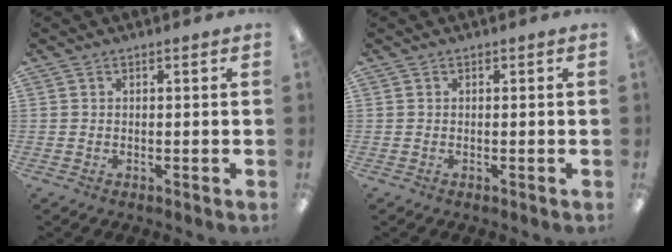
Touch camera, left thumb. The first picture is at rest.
{"total": 0.0}